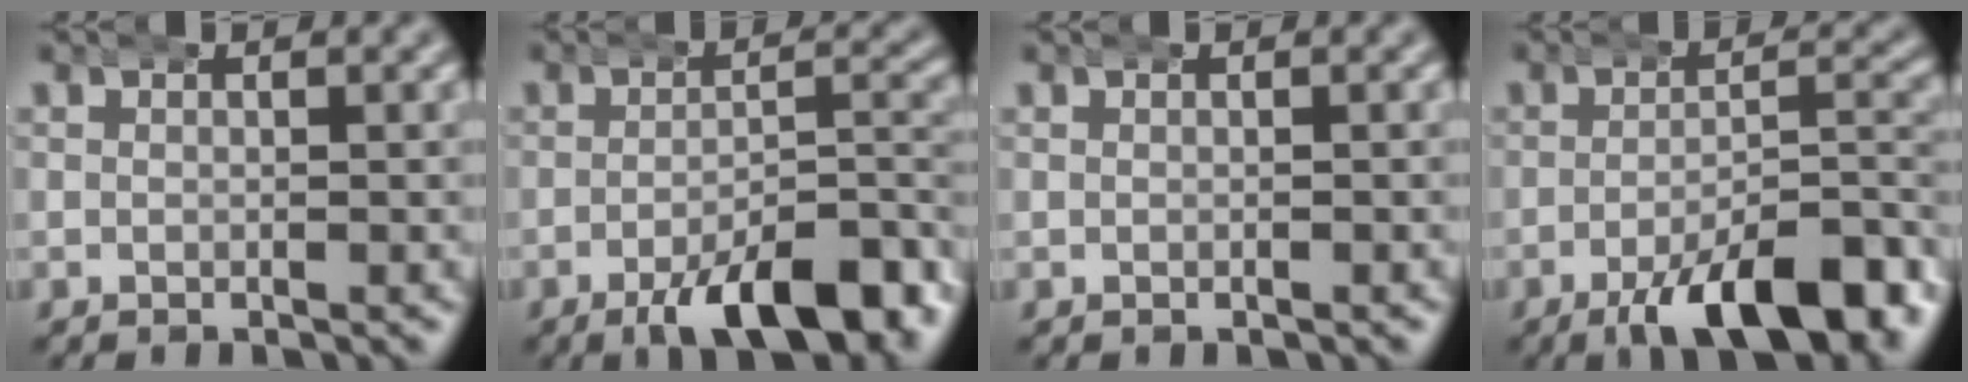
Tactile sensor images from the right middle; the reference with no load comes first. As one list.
[{"total": 8.6, "force": [-5.3, 2.5, 6.3], "torque": [-0.082, -0.011, -0.079]}, {"total": 0.0}, {"total": 9.6, "force": [-6.0, 2.7, 7.0], "torque": [-0.096, -0.014, -0.086]}]